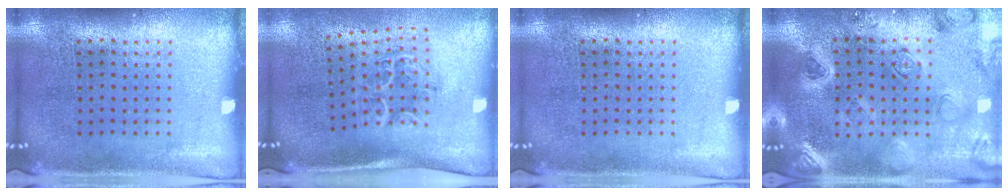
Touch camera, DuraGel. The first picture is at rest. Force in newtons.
{"total": 1.3, "press": 1.2, "slide": 0.4}
{"total": 0.0}
{"total": 2.2, "press": 2.2, "slide": 0.3}